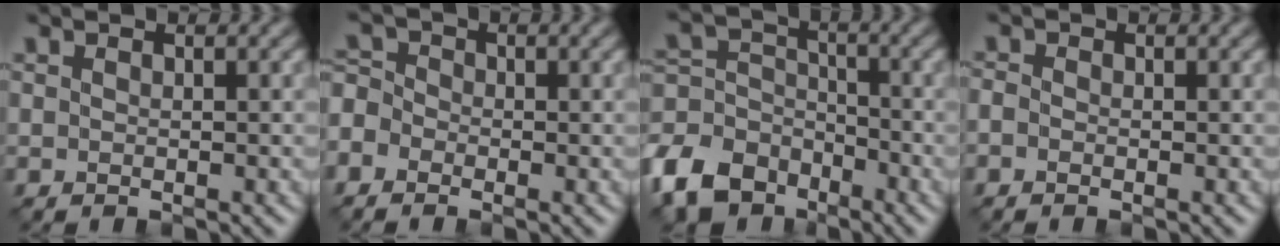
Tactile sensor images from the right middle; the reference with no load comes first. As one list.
[{"total": 3.2, "force": [-1.8, 2.3, 1.3], "torque": [-0.025, 0.009, -0.044]}, {"total": 9.0, "force": [-5.7, 5.9, 3.7], "torque": [-0.079, -0.003, -0.116]}, {"total": 1.0, "force": [-0.6, 0.7, 0.5], "torque": [-0.011, 0.004, -0.014]}]